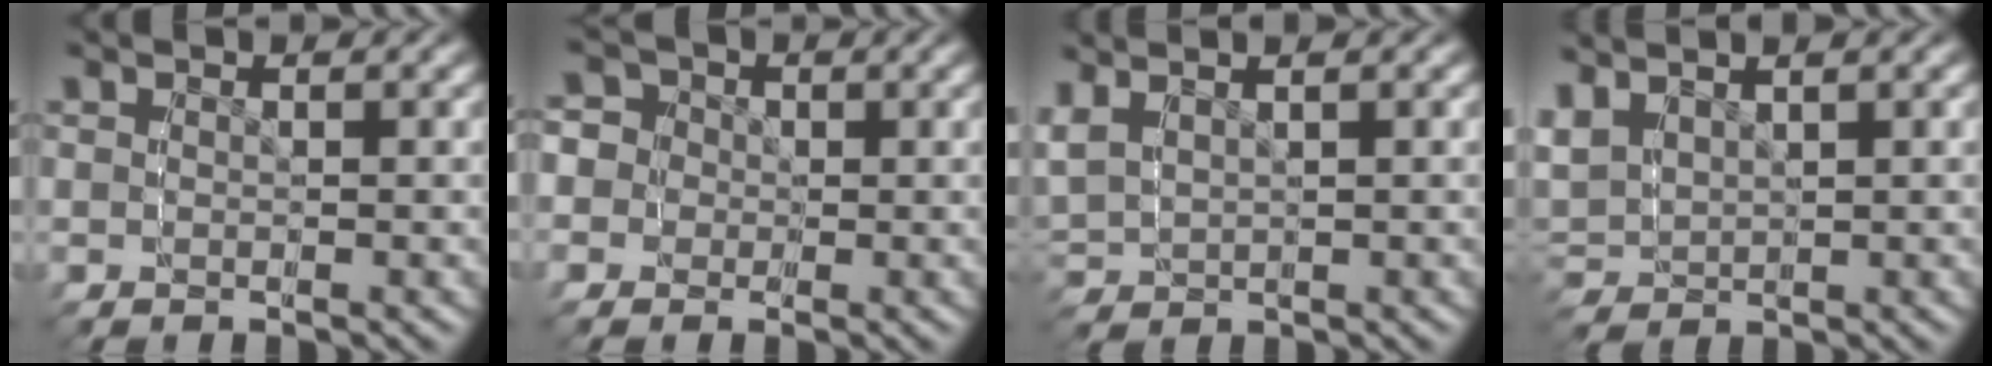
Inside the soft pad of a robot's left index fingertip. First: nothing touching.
{"total": 6.9, "force": [1.6, 6.5, 1.4], "torque": [-0.032, -0.006, 0.020]}
{"total": 2.2, "force": [1.2, 1.5, 1.1], "torque": [-0.042, 0.009, 0.026]}
{"total": 3.9, "force": [1.4, 3.1, 1.8], "torque": [-0.059, 0.007, 0.031]}